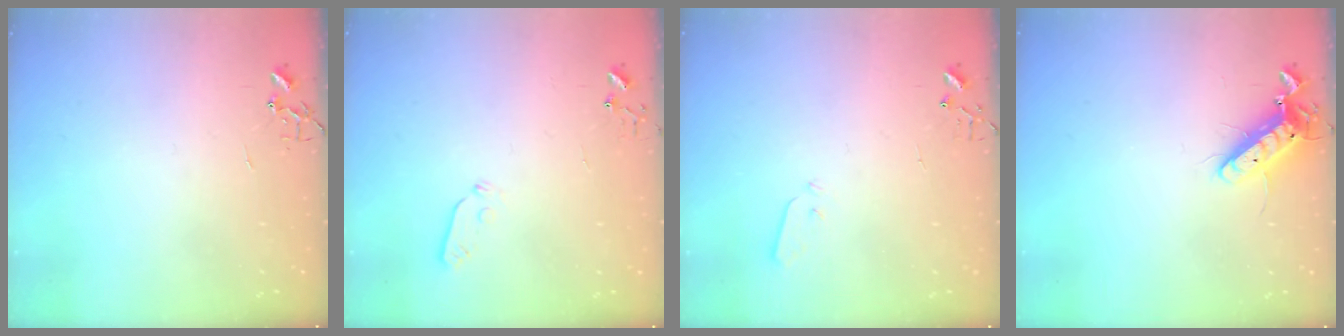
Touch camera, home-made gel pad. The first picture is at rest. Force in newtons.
{"total": 3.5, "press": 3.5, "slide": 0.4}
{"total": 3.0, "press": 2.9, "slide": 0.7}
{"total": 11.8, "press": 11.6, "slide": 2.2}